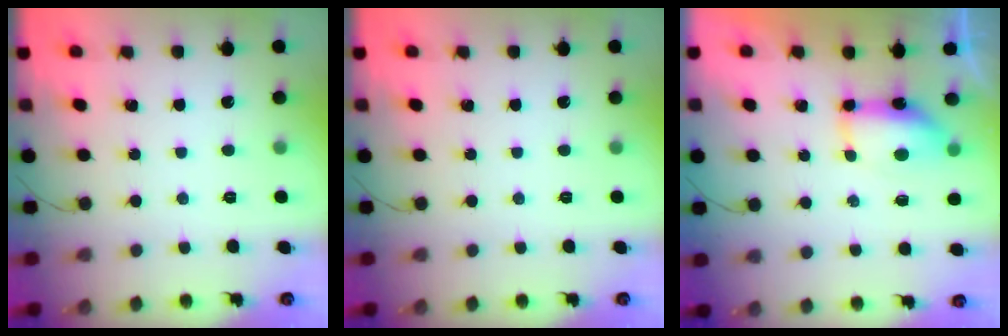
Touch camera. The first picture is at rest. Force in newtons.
{"total": 0.0}
{"total": 13.8, "press": 9.3, "slide": 10.2}